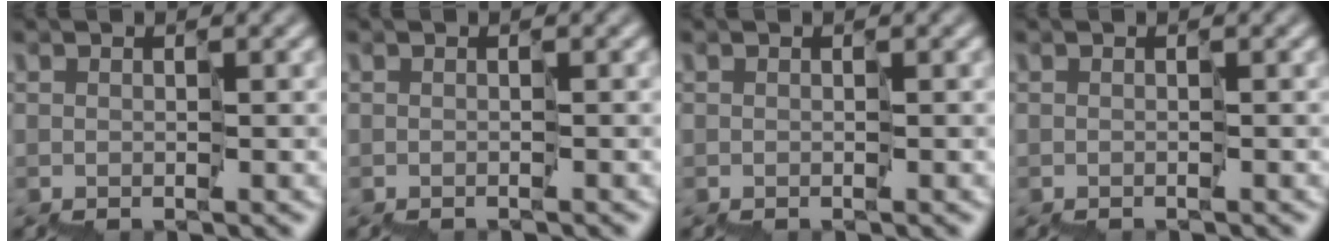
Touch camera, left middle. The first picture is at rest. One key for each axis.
{"total": 0.8, "fx": -0.8, "fy": 0.0, "fz": -0.1, "tx": 0.007, "ty": 0.001, "tz": -0.014}
{"total": 0.0}
{"total": 0.7, "fx": -0.7, "fy": -0.1, "fz": -0.1, "tx": 0.007, "ty": 0.001, "tz": -0.011}